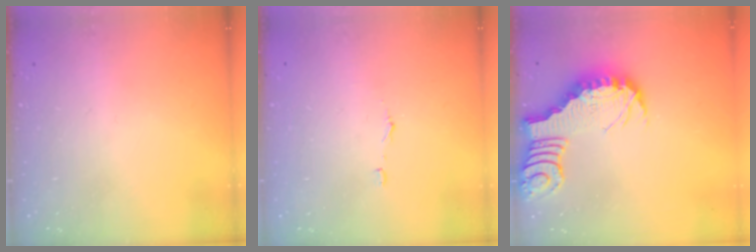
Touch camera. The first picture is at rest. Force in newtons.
{"total": 2.9, "press": 2.9, "slide": 0.2}
{"total": 3.0, "press": 3.0, "slide": 0.4}